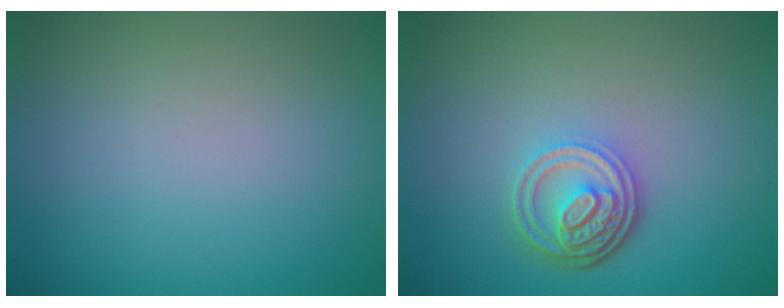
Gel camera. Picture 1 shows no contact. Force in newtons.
{"total": 4.5, "press": 3.3, "slide": 3.0}